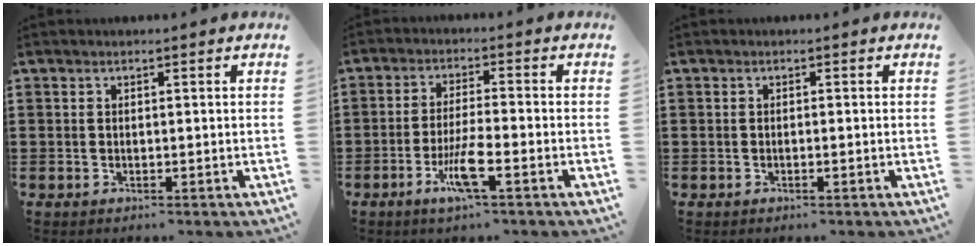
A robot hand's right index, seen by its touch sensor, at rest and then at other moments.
{"total": 5.9, "force": [-2.9, 0.5, 5.1], "torque": [-0.109, -0.013, -0.057]}
{"total": 0.5, "force": [-0.3, 0.0, 0.5], "torque": [-0.008, -0.002, -0.005]}